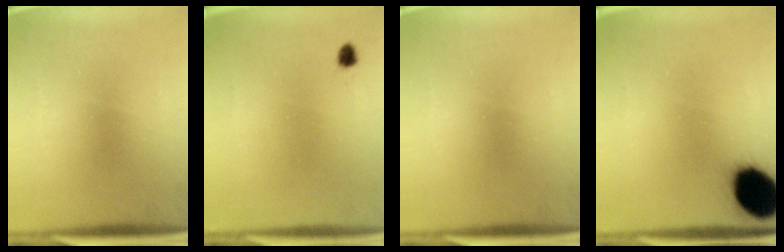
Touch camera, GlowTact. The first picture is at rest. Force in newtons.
{"total": 1.2}
{"total": 0.0}
{"total": 15.8}